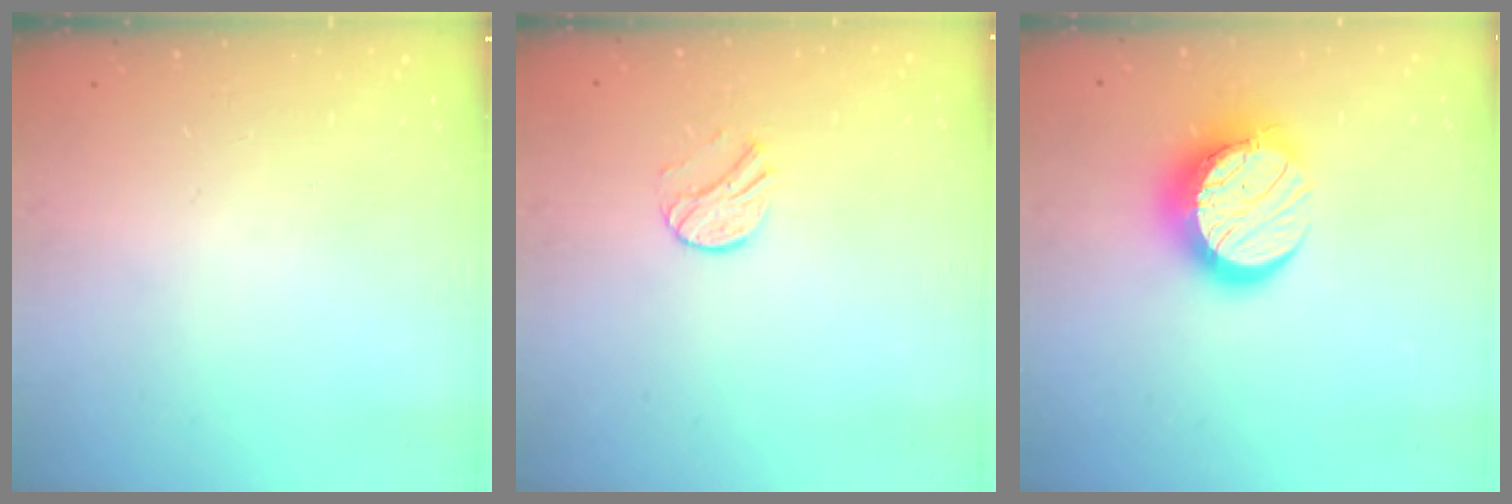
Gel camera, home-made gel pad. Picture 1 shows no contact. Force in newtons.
{"total": 7.9, "press": 7.8, "slide": 0.9}
{"total": 14.5, "press": 14.5, "slide": 1.1}